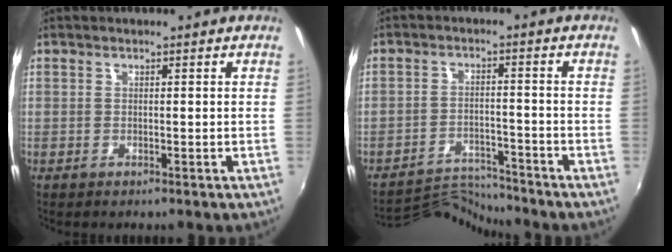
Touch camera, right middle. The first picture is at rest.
{"total": 7.1, "force": [-7.1, -0.6, -0.3], "torque": [-0.018, 0.011, -0.125]}